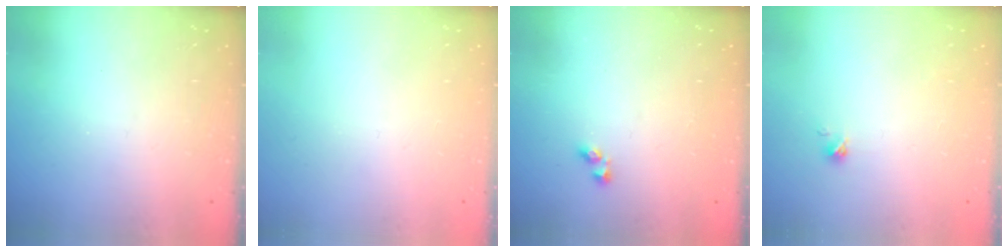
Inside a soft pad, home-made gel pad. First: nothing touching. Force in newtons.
{"total": 0.0}
{"total": 1.9, "press": 1.9, "slide": 0.4}
{"total": 0.0}